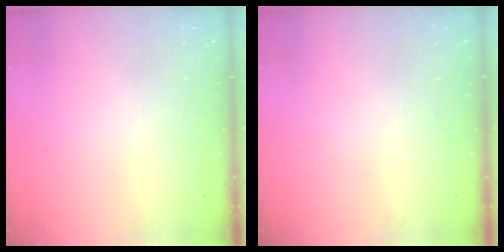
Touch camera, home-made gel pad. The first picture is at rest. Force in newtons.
{"total": 0.0}